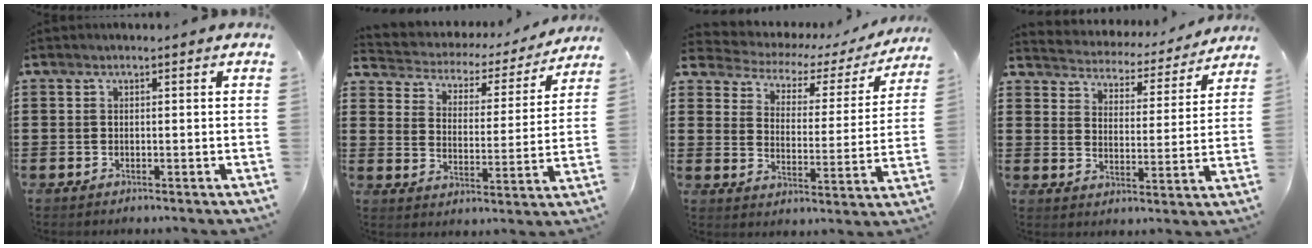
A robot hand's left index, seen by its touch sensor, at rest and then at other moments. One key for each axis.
{"total": 2.7, "fx": 2.5, "fy": 0.9, "fz": 0.2, "tx": -0.025, "ty": -0.022, "tz": 0.032}
{"total": 2.6, "fx": 1.9, "fy": 1.4, "fz": 1.0, "tx": -0.039, "ty": -0.020, "tz": 0.020}
{"total": 3.5, "fx": 3.5, "fy": 0.2, "fz": -0.2, "tx": -0.022, "ty": -0.034, "tz": 0.052}